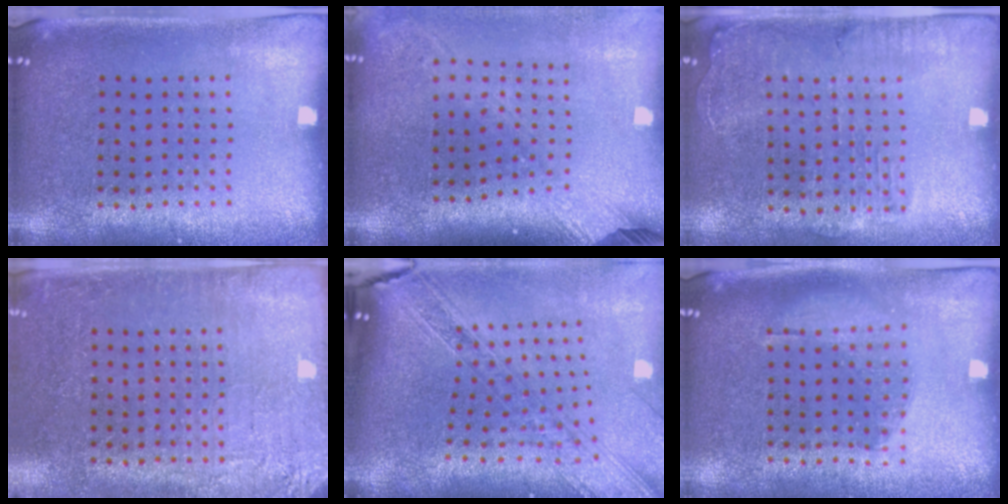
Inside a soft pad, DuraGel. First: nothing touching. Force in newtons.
{"total": 2.4, "press": 1.8, "slide": 1.7}
{"total": 1.4, "press": 1.4, "slide": 0.3}
{"total": 2.9, "press": 2.8, "slide": 0.9}
{"total": 2.8, "press": 2.2, "slide": 1.7}
{"total": 1.1, "press": 0.9, "slide": 0.5}